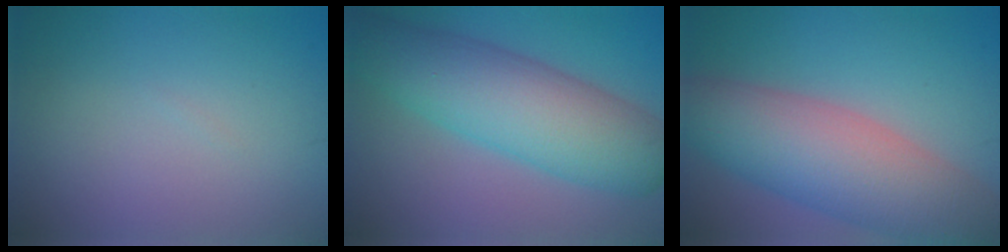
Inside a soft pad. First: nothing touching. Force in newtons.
{"total": 9.3, "press": 9.3, "slide": 0.3}
{"total": 10.5, "press": 10.4, "slide": 0.7}